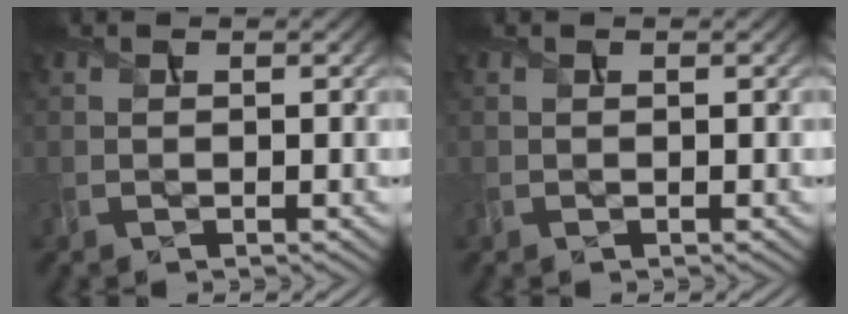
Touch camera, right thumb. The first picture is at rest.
{"total": 0.0}